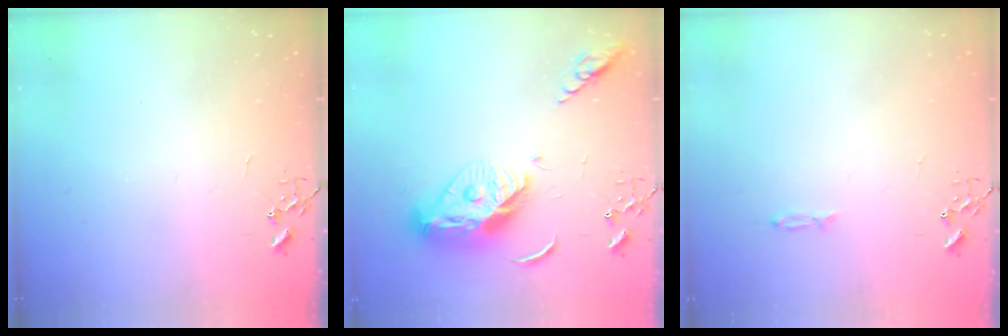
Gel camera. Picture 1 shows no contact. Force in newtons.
{"total": 13.9, "press": 13.9, "slide": 1.3}
{"total": 3.5, "press": 3.5, "slide": 0.4}